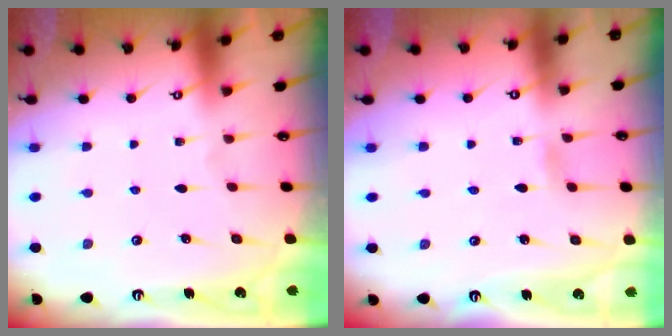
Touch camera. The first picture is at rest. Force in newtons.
{"total": 1.2, "press": 1.1, "slide": 0.2}